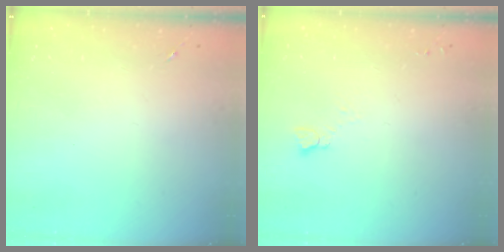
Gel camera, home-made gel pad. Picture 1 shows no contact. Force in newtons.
{"total": 2.5, "press": 2.5, "slide": 0.2}